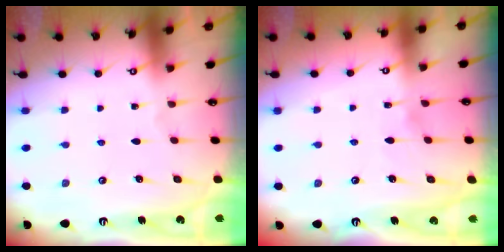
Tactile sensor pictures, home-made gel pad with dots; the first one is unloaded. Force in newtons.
{"total": 4.3, "press": 4.3, "slide": 0.5}